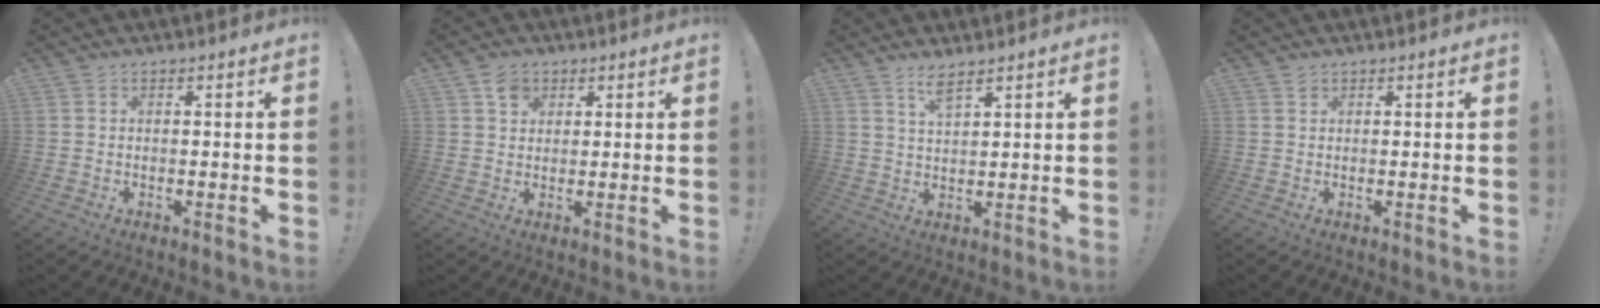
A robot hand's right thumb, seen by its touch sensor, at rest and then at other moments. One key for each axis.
{"total": 3.7, "fx": 1.9, "fy": 3.0, "fz": 1.1, "tx": -0.016, "ty": -0.003, "tz": 0.033}
{"total": 4.5, "fx": 3.4, "fy": 0.6, "fz": 2.9, "tx": -0.057, "ty": -0.017, "tz": 0.057}
{"total": 0.6, "fx": 0.6, "fy": 0.3, "fz": 0.1, "tx": -0.002, "ty": 0.000, "tz": 0.011}